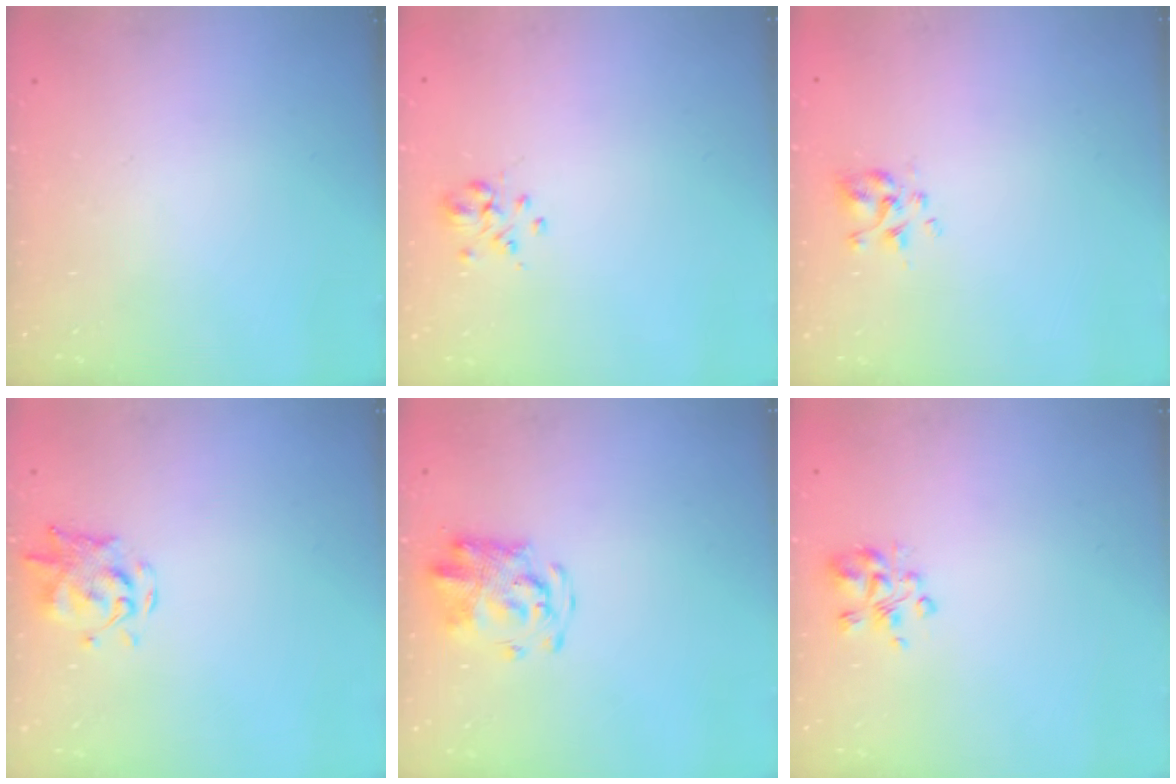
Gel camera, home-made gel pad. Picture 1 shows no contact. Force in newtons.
{"total": 2.7, "press": 2.5, "slide": 1.1}
{"total": 2.9, "press": 2.7, "slide": 1.1}
{"total": 1.8, "press": 1.8, "slide": 0.4}
{"total": 5.1, "press": 5.1, "slide": 0.6}
{"total": 4.4, "press": 4.4, "slide": 0.8}